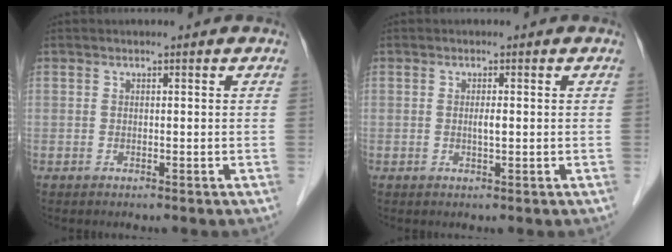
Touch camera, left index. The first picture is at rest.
{"total": 1.2, "force": [0.0, 0.1, 1.2], "torque": [-0.023, -0.001, 0.001]}